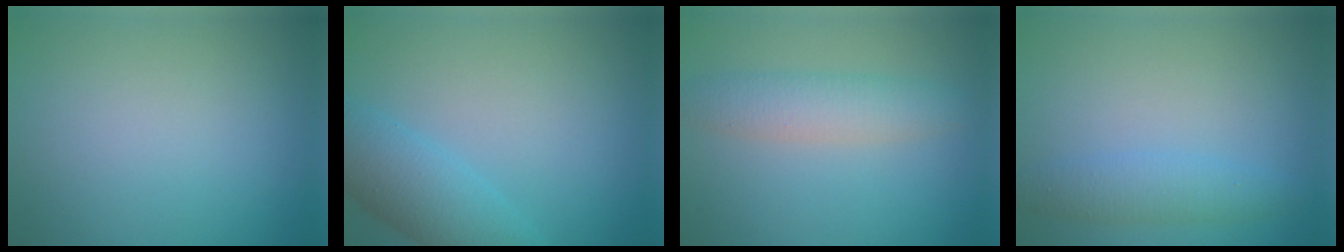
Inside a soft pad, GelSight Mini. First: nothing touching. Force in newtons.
{"total": 4.9, "press": 4.9, "slide": 0.2}
{"total": 3.6, "press": 3.6, "slide": 0.1}
{"total": 2.8, "press": 2.8, "slide": 0.0}